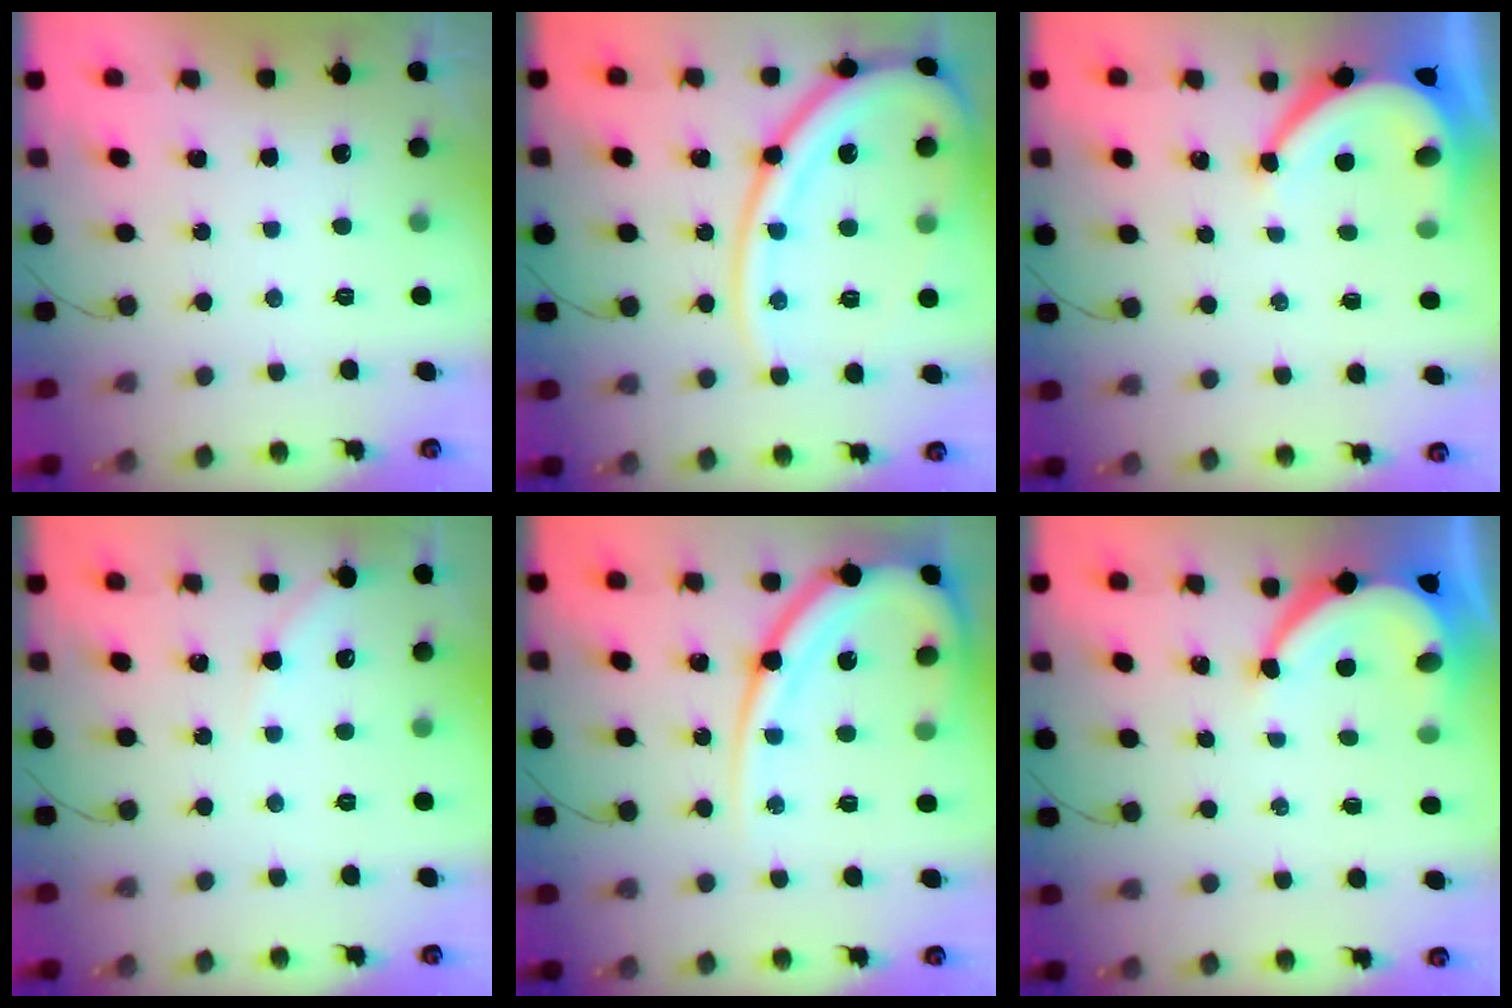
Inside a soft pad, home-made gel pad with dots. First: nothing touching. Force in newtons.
{"total": 20.1, "press": 20.0, "slide": 2.2}
{"total": 8.1, "press": 8.1, "slide": 0.8}
{"total": 4.1, "press": 4.1, "slide": 0.5}
{"total": 18.1, "press": 18.1, "slide": 1.6}
{"total": 9.3, "press": 9.2, "slide": 1.4}